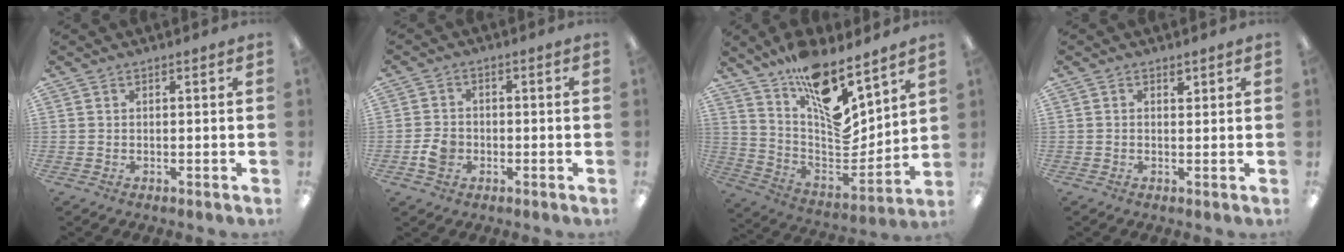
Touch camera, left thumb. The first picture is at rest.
{"total": 4.5, "force": [-1.5, 3.5, 2.4], "torque": [-0.045, 0.007, -0.026]}
{"total": 16.0, "force": [11.0, 5.5, 10.3], "torque": [-0.161, -0.109, 0.190]}
{"total": 1.3, "force": [0.5, 0.6, 1.0], "torque": [-0.005, -0.003, 0.005]}